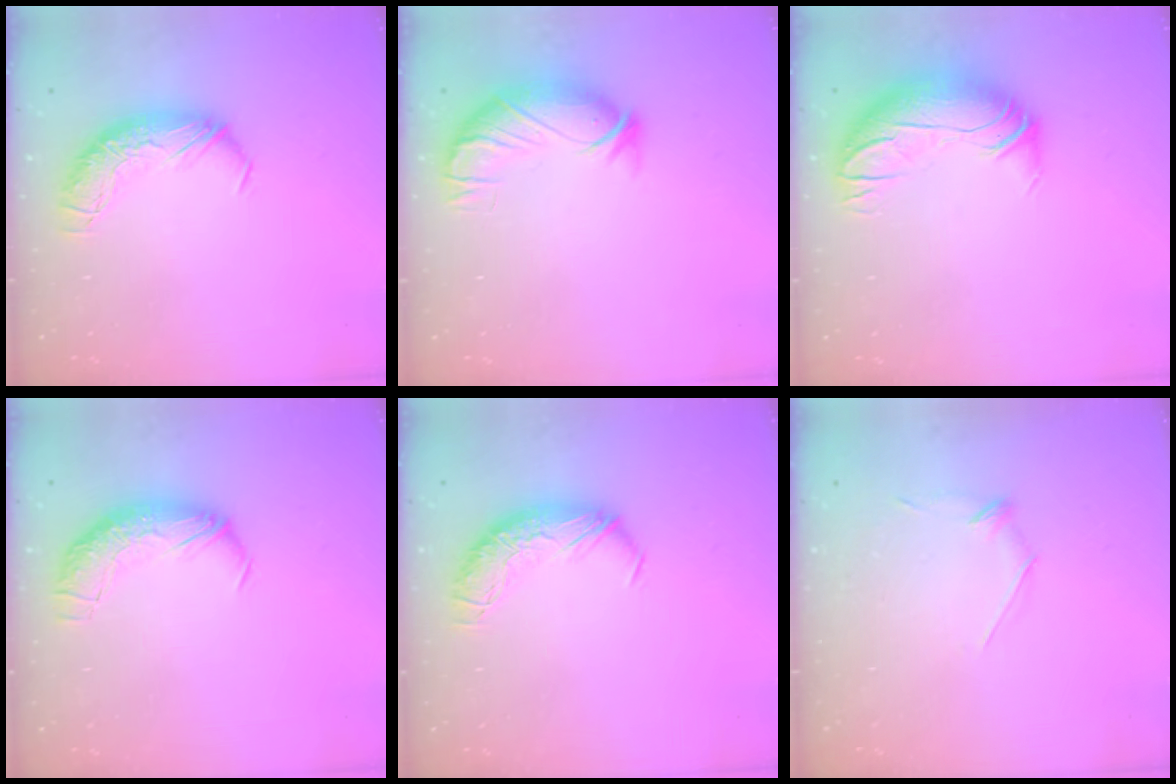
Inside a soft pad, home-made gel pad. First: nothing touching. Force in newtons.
{"total": 3.9, "press": 2.7, "slide": 2.7}
{"total": 3.0, "press": 0.5, "slide": 2.9}
{"total": 2.5, "press": 1.3, "slide": 2.2}
{"total": 0.0}
{"total": 5.8, "press": 5.6, "slide": 1.3}